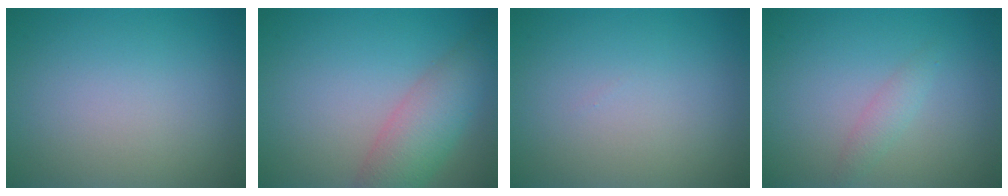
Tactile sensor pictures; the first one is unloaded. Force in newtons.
{"total": 5.0, "press": 5.0, "slide": 0.2}
{"total": 0.0}
{"total": 1.3, "press": 1.3, "slide": 0.1}